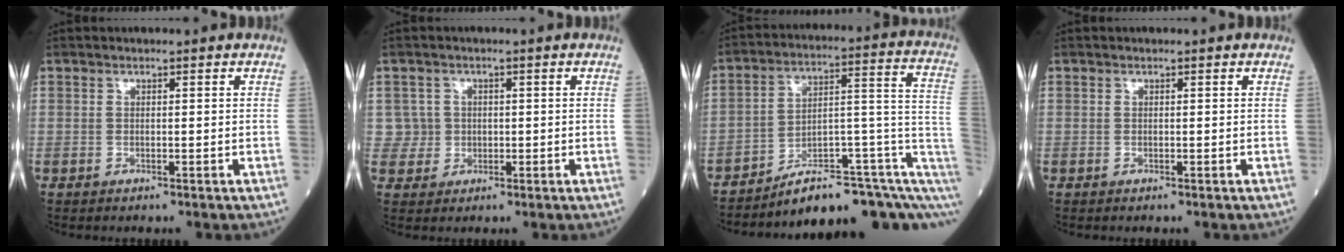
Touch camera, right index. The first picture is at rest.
{"total": 3.0, "force": [0.2, 2.9, -0.5], "torque": [0.022, 0.007, 0.002]}
{"total": 15.3, "force": [-9.5, 4.5, 11.2], "torque": [-0.102, 0.090, -0.132]}
{"total": 0.0}